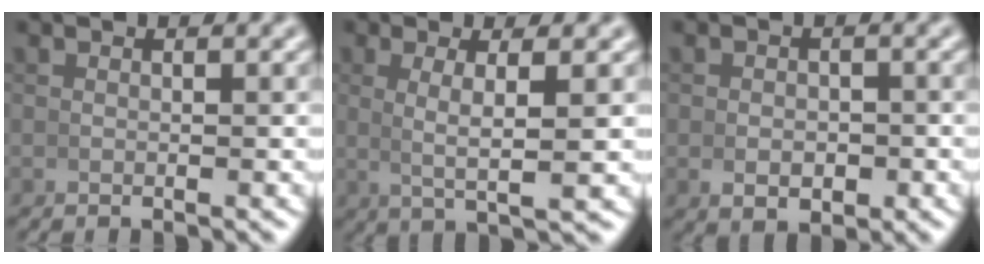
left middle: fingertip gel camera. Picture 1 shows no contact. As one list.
[{"total": 3.9, "force": [1.0, 0.2, 3.8], "torque": [-0.064, -0.001, 0.023]}, {"total": 2.2, "force": [-0.6, 1.5, 1.6], "torque": [-0.025, -0.009, -0.002]}]